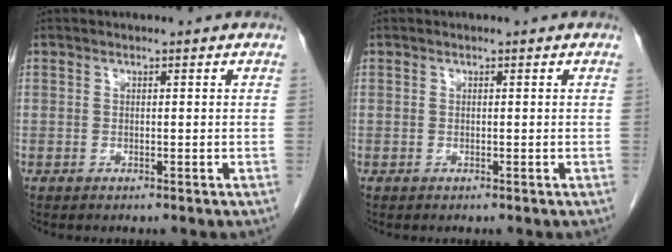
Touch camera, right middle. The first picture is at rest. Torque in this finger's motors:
{"motor_torque": [-0.02, 0.00, 0.00, 0.00]}